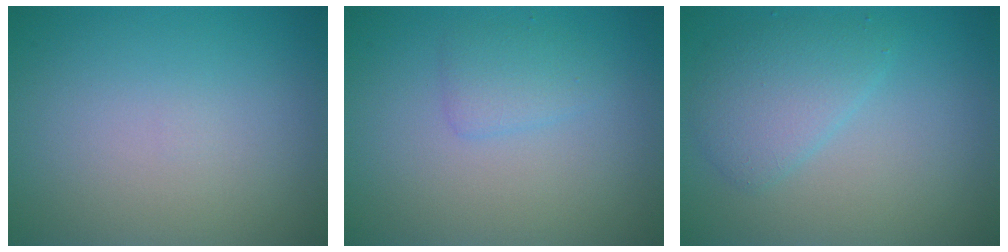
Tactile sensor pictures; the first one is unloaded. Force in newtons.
{"total": 1.6, "press": 1.6, "slide": 0.1}
{"total": 3.0, "press": 3.0, "slide": 0.2}